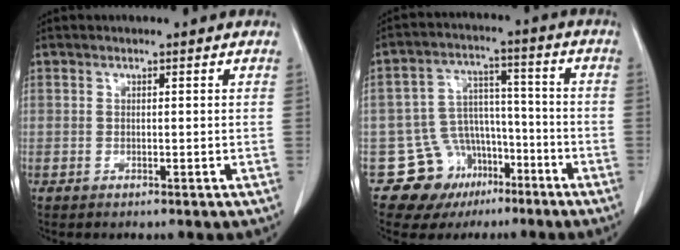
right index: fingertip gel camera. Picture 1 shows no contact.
{"total": 11.3, "force": [-6.3, 9.2, 2.2], "torque": [-0.031, 0.057, -0.086]}